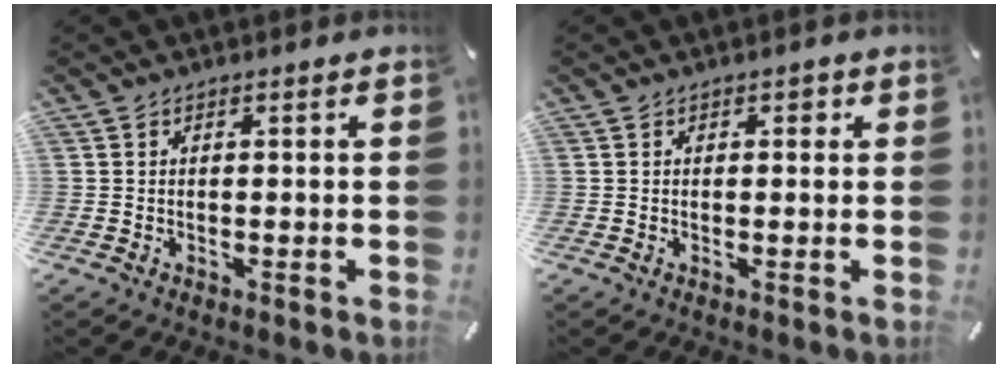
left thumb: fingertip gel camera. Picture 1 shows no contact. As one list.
[{"total": 1.2, "force": [0.3, 0.9, 0.8], "torque": [-0.008, 0.004, 0.002]}]